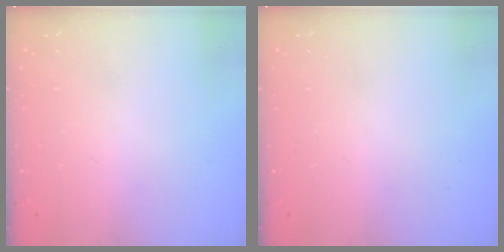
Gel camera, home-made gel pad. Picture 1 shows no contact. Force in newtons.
{"total": 0.0}